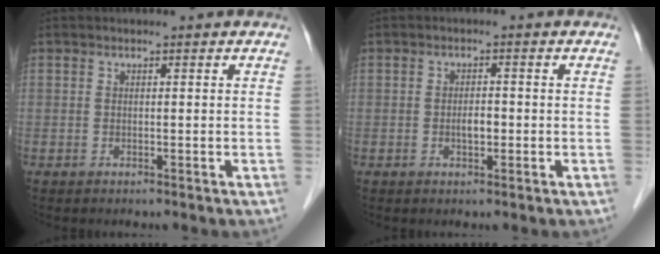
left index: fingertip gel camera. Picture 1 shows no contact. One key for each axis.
{"total": 2.0, "fx": -0.5, "fy": 0.9, "fz": 1.7, "tx": -0.029, "ty": 0.003, "tz": -0.008}